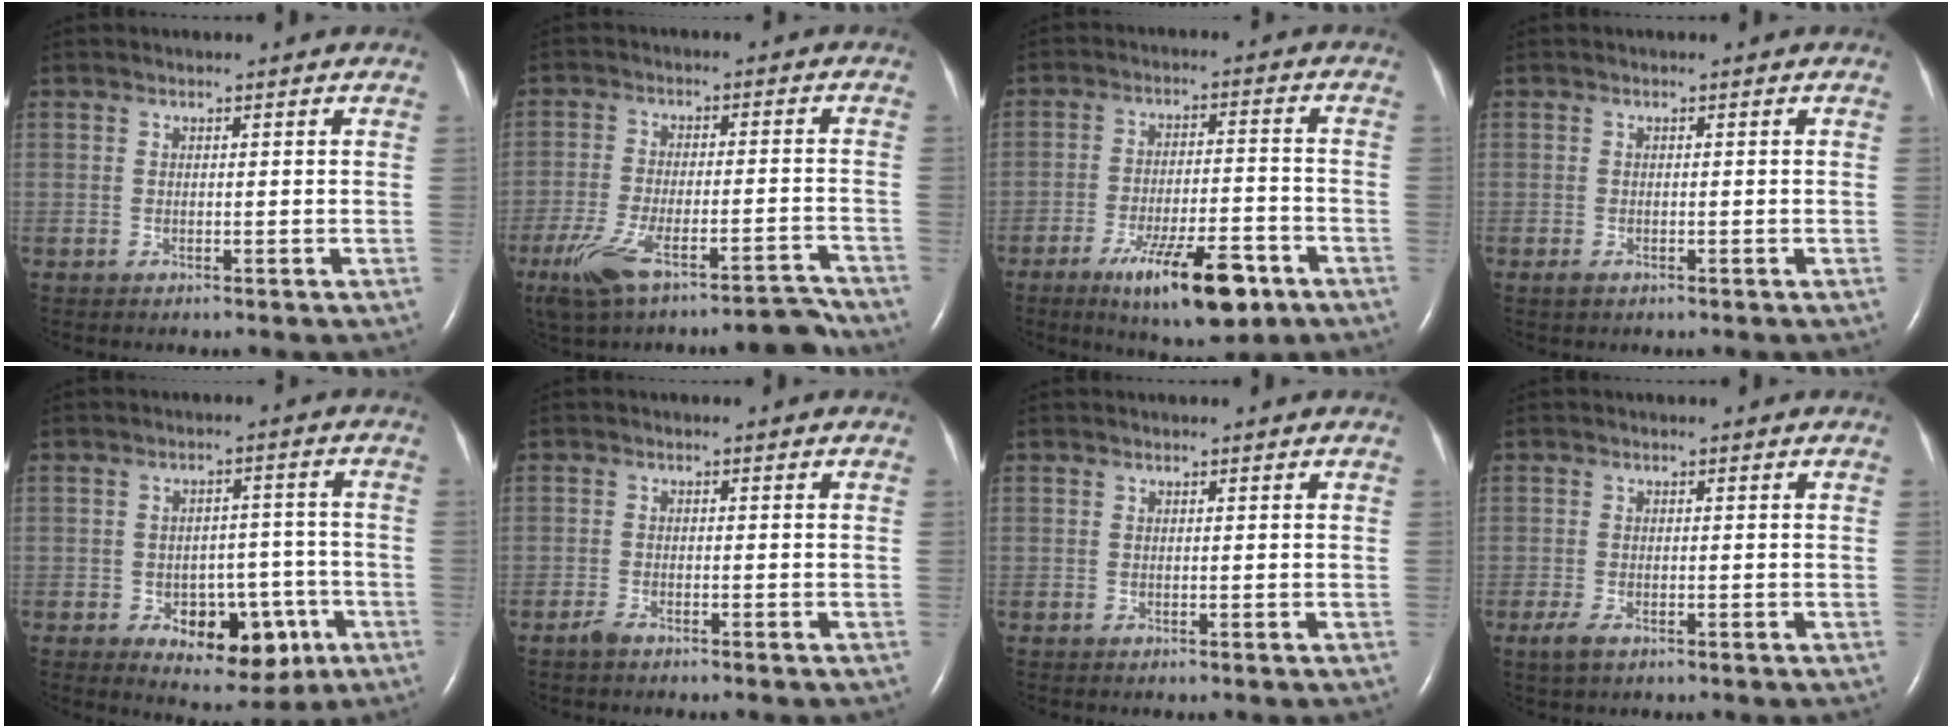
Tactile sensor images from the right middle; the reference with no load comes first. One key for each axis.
{"total": 10.8, "fx": -8.5, "fy": 2.0, "fz": 6.4, "tx": -0.113, "ty": 0.006, "tz": -0.144}
{"total": 12.6, "fx": -7.3, "fy": 2.9, "fz": 9.8, "tx": -0.161, "ty": -0.013, "tz": -0.109}
{"total": 0.8, "fx": -0.5, "fy": 0.5, "fz": 0.5, "tx": -0.010, "ty": 0.000, "tz": -0.007}
{"total": 9.6, "fx": -4.1, "fy": 5.4, "fz": 6.9, "tx": -0.087, "ty": 0.012, "tz": -0.045}
{"total": 1.6, "fx": -1.4, "fy": 0.3, "fz": 0.8, "tx": -0.026, "ty": -0.003, "tz": -0.025}
{"total": 0.0}
{"total": 2.3, "fx": -1.3, "fy": 1.0, "fz": 1.7, "tx": -0.043, "ty": -0.004, "tz": -0.023}